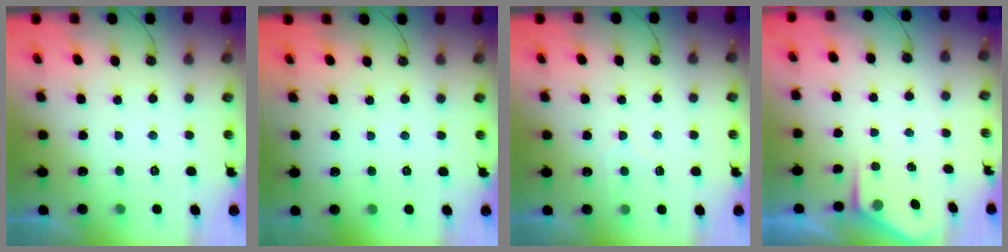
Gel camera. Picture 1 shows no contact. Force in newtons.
{"total": 0.0}
{"total": 5.3, "press": 5.3, "slide": 0.5}
{"total": 2.8, "press": 2.8, "slide": 0.4}